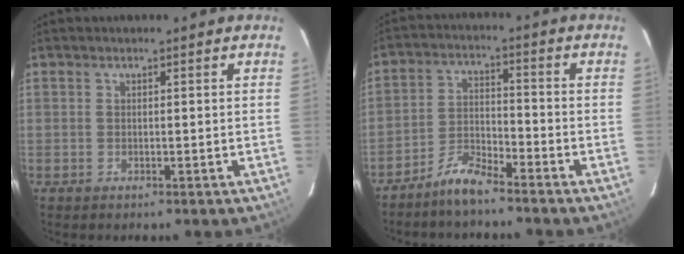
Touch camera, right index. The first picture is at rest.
{"total": 5.9, "force": [-5.4, 0.7, 2.5], "torque": [-0.059, 0.014, -0.106]}